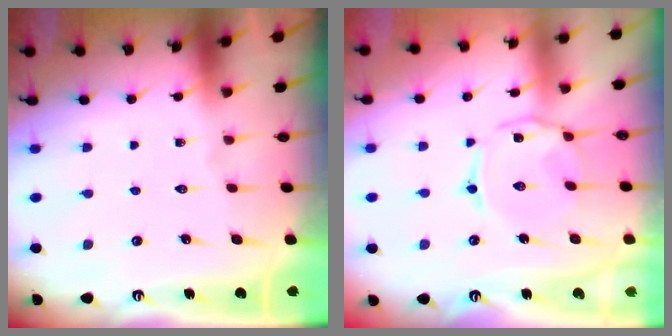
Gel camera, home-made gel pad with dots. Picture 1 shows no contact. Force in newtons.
{"total": 3.5, "press": 3.5, "slide": 0.3}